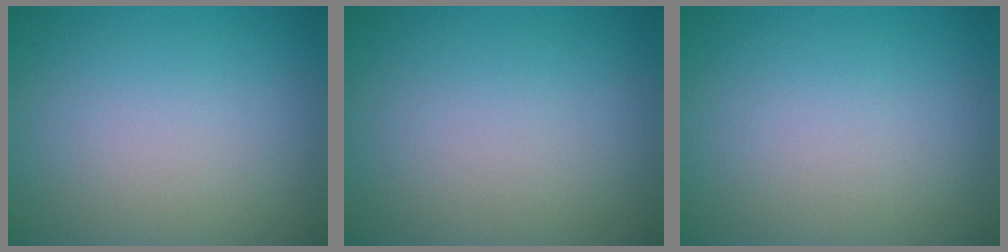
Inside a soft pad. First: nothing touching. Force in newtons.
{"total": 0.0}
{"total": 0.0}